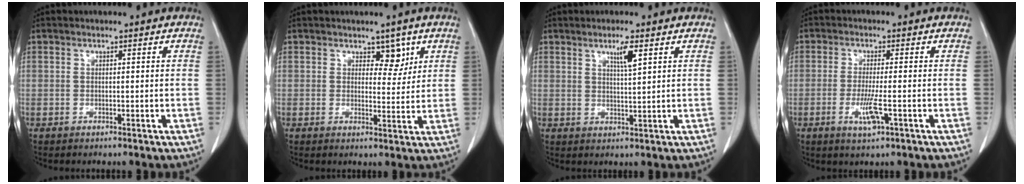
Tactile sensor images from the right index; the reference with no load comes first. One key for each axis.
{"total": 3.5, "fx": 2.0, "fy": 2.0, "fz": 2.1, "tx": -0.018, "ty": -0.002, "tz": 0.029}
{"total": 3.4, "fx": 1.8, "fy": 0.0, "fz": 2.9, "tx": -0.051, "ty": -0.006, "tz": 0.031}
{"total": 4.6, "fx": -1.6, "fy": 0.3, "fz": 4.3, "tx": -0.089, "ty": -0.011, "tz": -0.029}